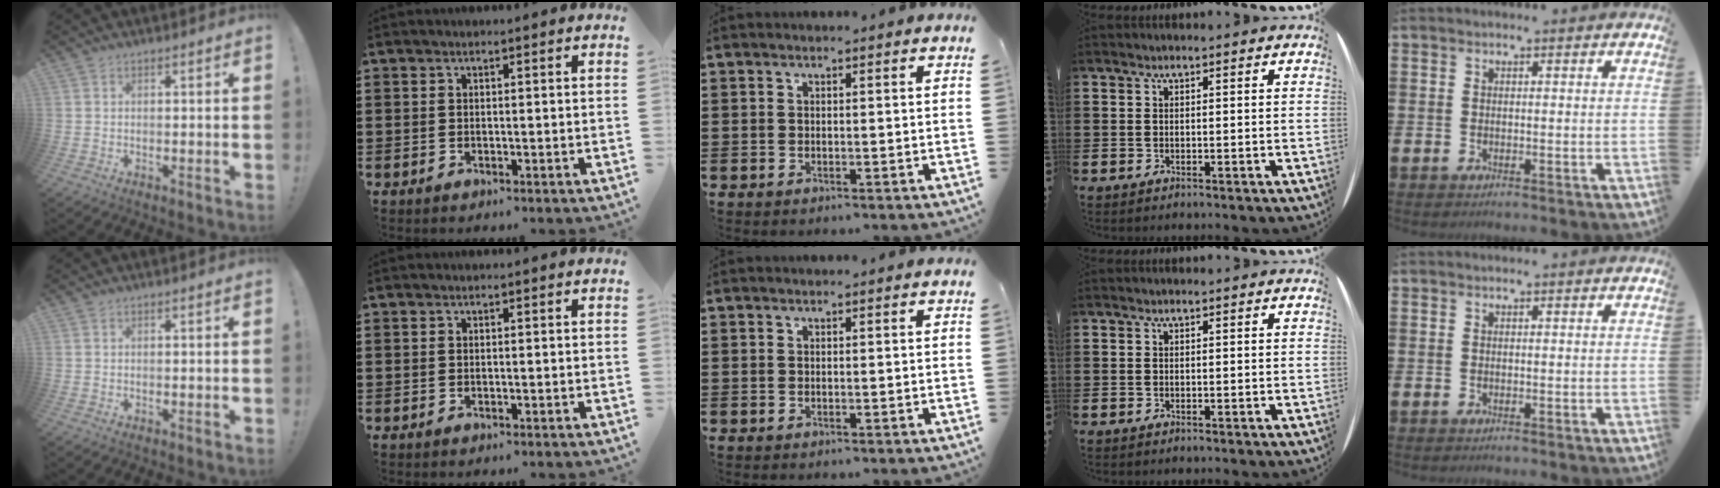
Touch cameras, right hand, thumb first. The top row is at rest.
{}